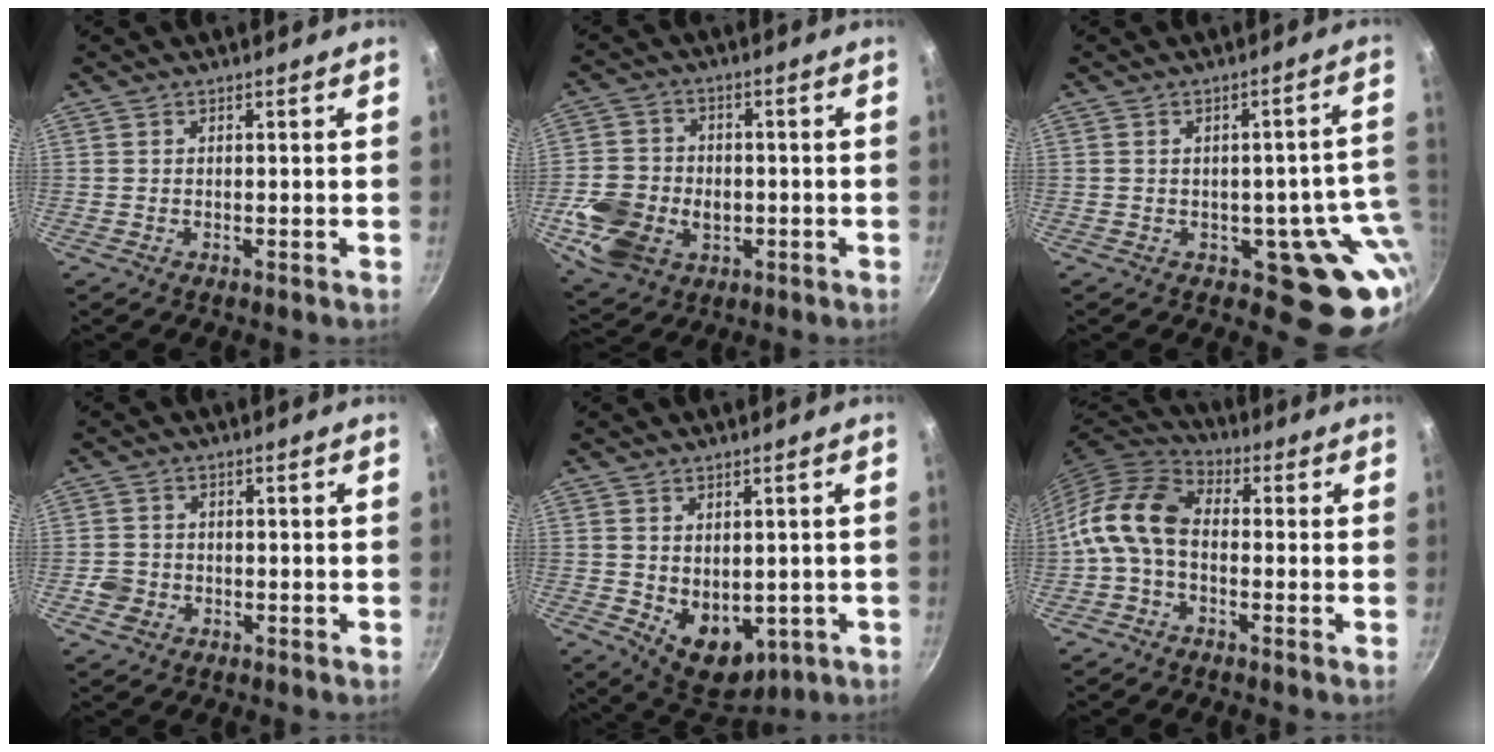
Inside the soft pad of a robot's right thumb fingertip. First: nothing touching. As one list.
[{"total": 13.6, "force": [-3.2, 10.5, 7.9], "torque": [-0.143, 0.014, -0.049]}, {"total": 12.1, "force": [-2.1, 7.9, 8.9], "torque": [-0.029, 0.017, -0.016]}, {"total": 3.3, "force": [-1.2, 2.9, 1.1], "torque": [-0.015, 0.015, -0.021]}, {"total": 9.8, "force": [-1.1, 6.9, 6.8], "torque": [-0.072, -0.016, 0.008]}, {"total": 11.3, "force": [-1.6, 7.3, 8.4], "torque": [-0.157, 0.039, -0.054]}]